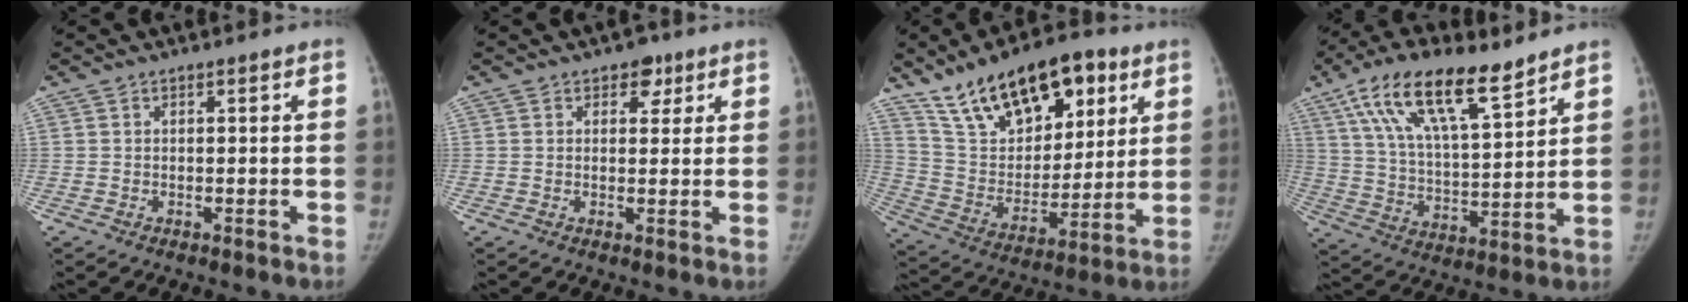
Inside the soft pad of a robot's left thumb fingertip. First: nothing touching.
{"total": 3.6, "force": [1.9, 2.5, 1.7], "torque": [0.005, -0.005, 0.022]}
{"total": 22.7, "force": [13.3, 11.6, 14.4], "torque": [-0.200, -0.035, 0.239]}
{"total": 18.4, "force": [11.2, 6.4, 13.1], "torque": [-0.216, -0.034, 0.210]}